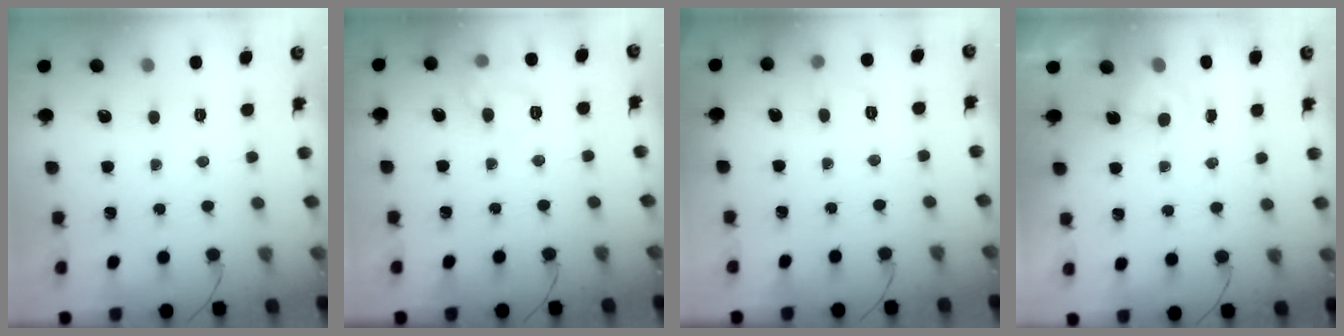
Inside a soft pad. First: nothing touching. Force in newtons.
{"total": 9.1, "press": 9.1, "slide": 0.4}
{"total": 3.8, "press": 3.6, "slide": 1.2}
{"total": 4.4, "press": 4.2, "slide": 1.2}